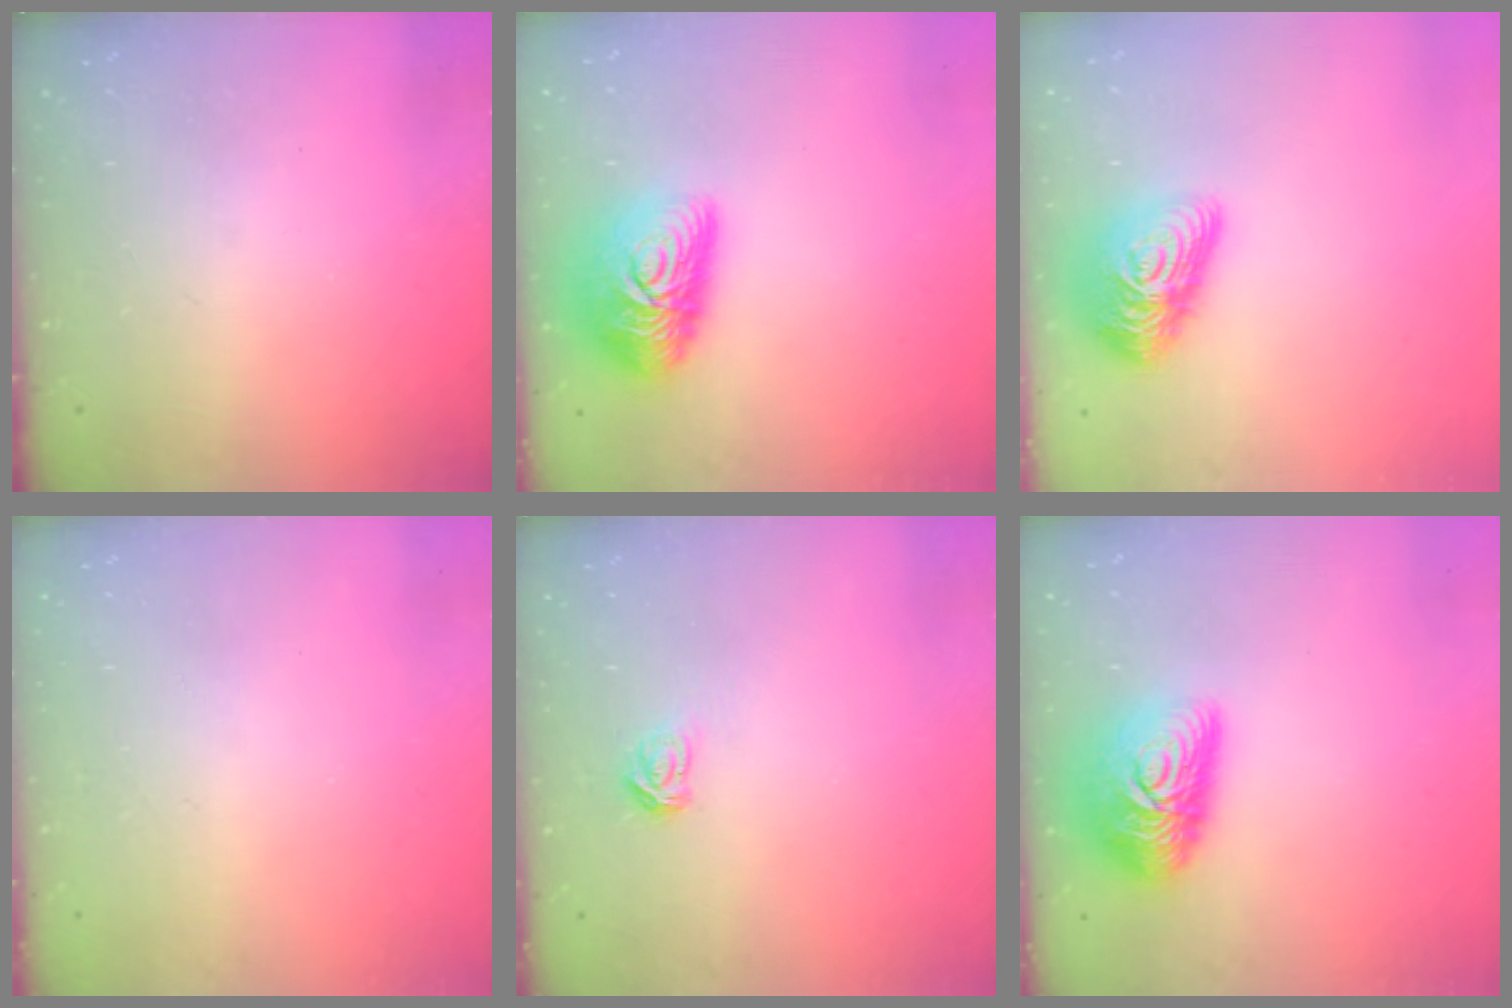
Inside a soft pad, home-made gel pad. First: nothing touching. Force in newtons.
{"total": 15.0, "press": 15.0, "slide": 1.0}
{"total": 15.7, "press": 15.7, "slide": 0.7}
{"total": 0.0}
{"total": 3.3, "press": 3.3, "slide": 0.5}
{"total": 15.0, "press": 15.0, "slide": 1.0}